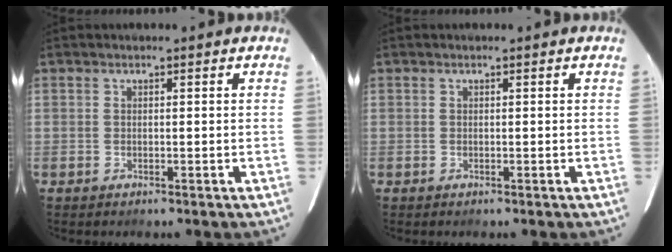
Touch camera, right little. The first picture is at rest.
{"total": 0.0}